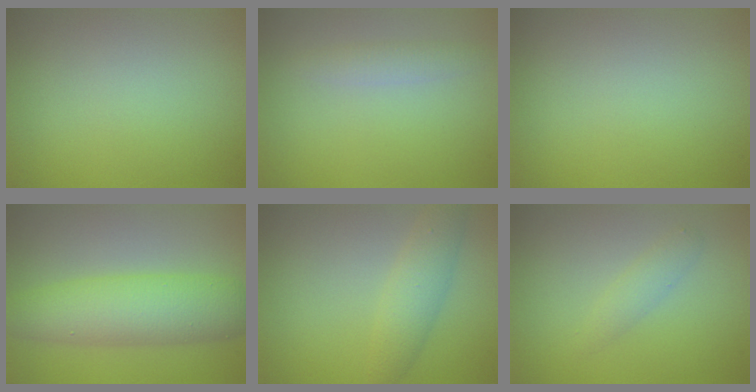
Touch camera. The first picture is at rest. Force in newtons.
{"total": 1.4, "press": 1.4, "slide": 0.1}
{"total": 0.0}
{"total": 6.1, "press": 6.1, "slide": 0.1}
{"total": 3.0, "press": 3.0, "slide": 0.1}
{"total": 1.4, "press": 1.4, "slide": 0.0}